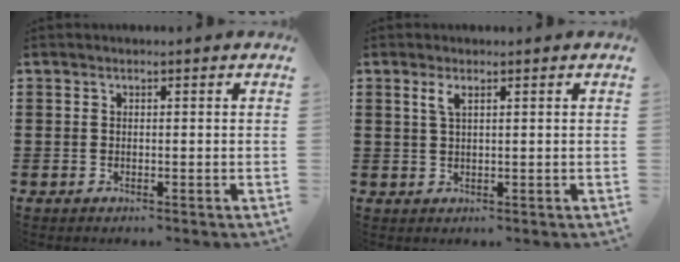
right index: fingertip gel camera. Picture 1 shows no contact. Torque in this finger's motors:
{"motor_torque": [0.28, -0.15, 0.12, 0.06]}